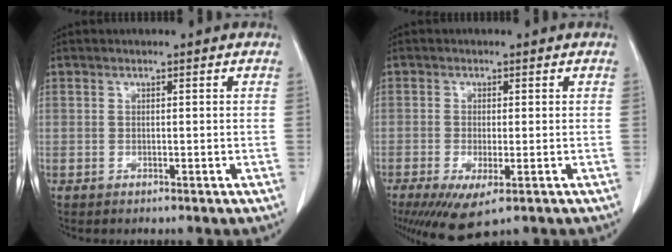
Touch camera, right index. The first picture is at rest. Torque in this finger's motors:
{"motor_torque": [1.19, -0.72, 0.58, 0.16]}